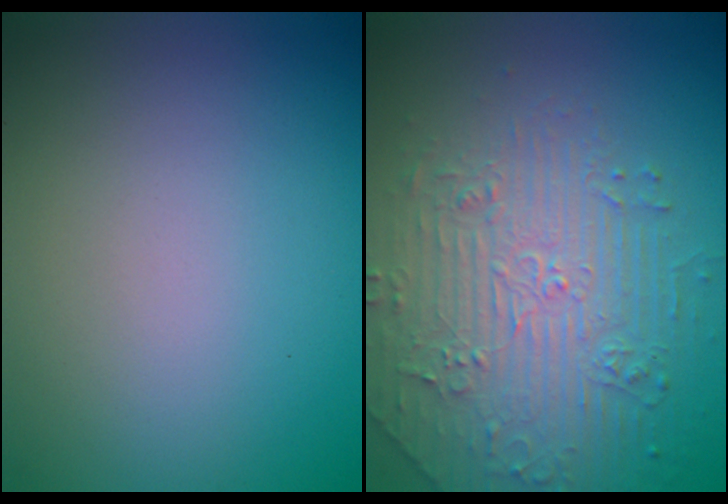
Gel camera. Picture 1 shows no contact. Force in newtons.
{"total": 4.3, "press": 4.1, "slide": 1.1}